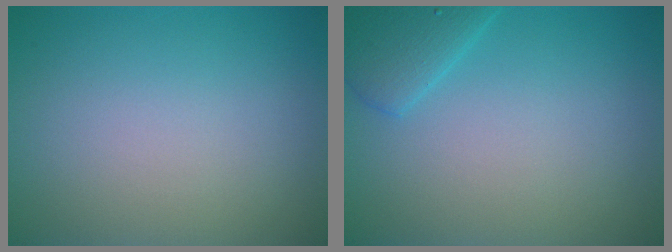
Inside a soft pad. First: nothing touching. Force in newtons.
{"total": 2.7, "press": 2.7, "slide": 0.2}